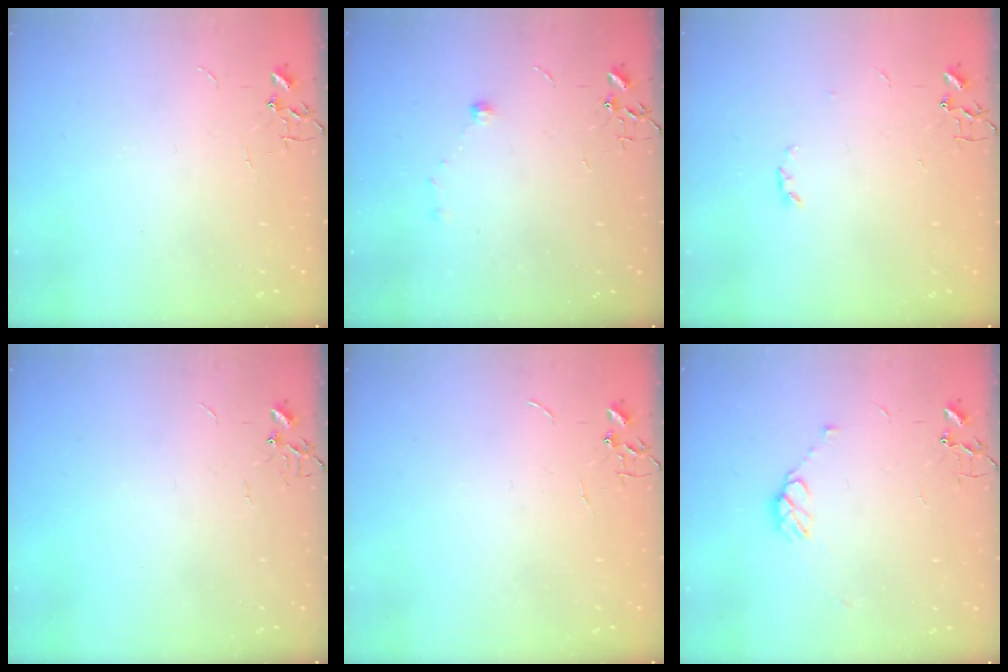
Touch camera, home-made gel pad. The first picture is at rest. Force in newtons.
{"total": 4.9, "press": 4.8, "slide": 0.6}
{"total": 2.8, "press": 2.7, "slide": 0.5}
{"total": 0.0}
{"total": 0.0}
{"total": 7.5, "press": 7.4, "slide": 1.0}